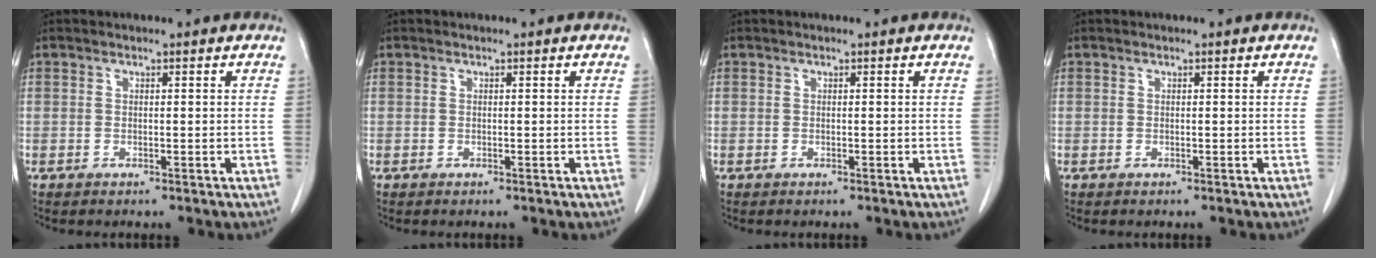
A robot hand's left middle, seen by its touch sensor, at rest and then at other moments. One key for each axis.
{"total": 0.0}
{"total": 0.0}
{"total": 0.0}